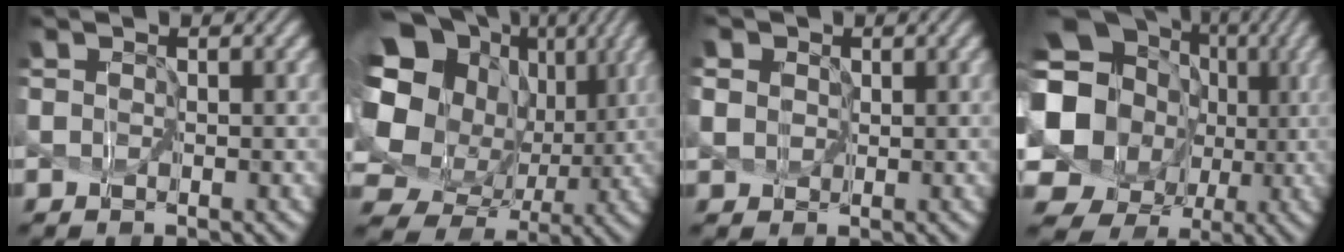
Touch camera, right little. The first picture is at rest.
{"total": 16.3, "force": [1.8, 13.0, 9.7], "torque": [-0.221, -0.017, 0.059]}
{"total": 6.9, "force": [3.0, 5.5, 2.9], "torque": [-0.081, 0.028, 0.032]}
{"total": 16.2, "force": [1.0, 14.0, 8.0], "torque": [-0.179, -0.025, 0.009]}